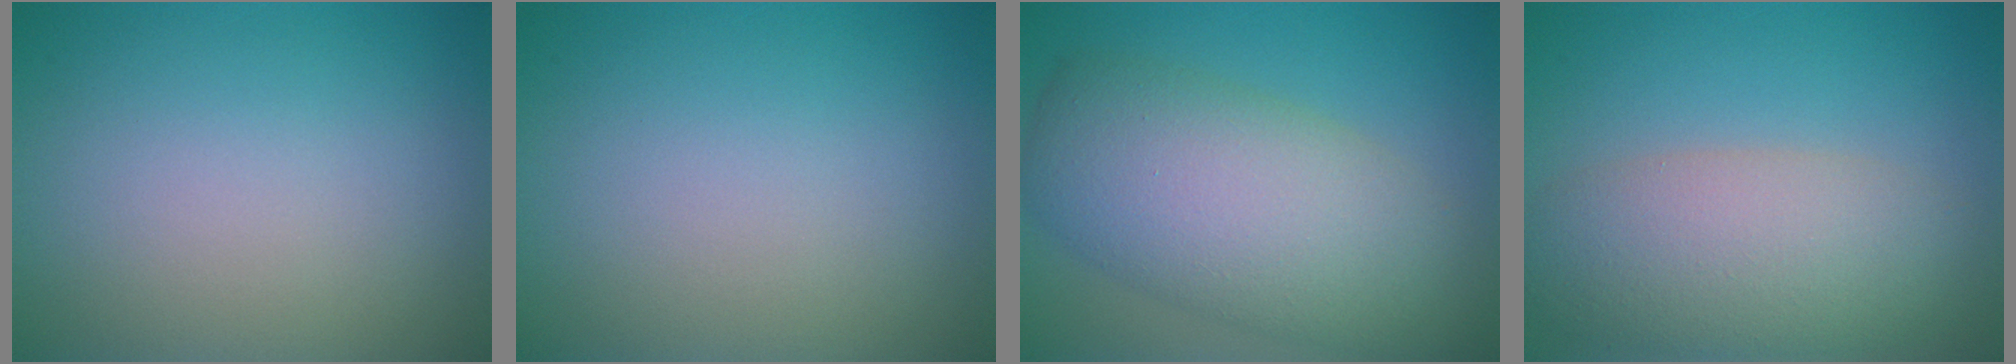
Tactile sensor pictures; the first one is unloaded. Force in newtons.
{"total": 0.0}
{"total": 9.3, "press": 9.3, "slide": 0.3}
{"total": 6.6, "press": 6.6, "slide": 0.3}